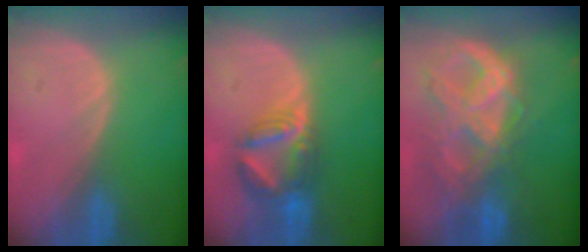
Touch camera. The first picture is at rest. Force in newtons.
{"total": 6.8, "press": 6.6, "slide": 1.7}
{"total": 10.6, "press": 8.9, "slide": 5.7}